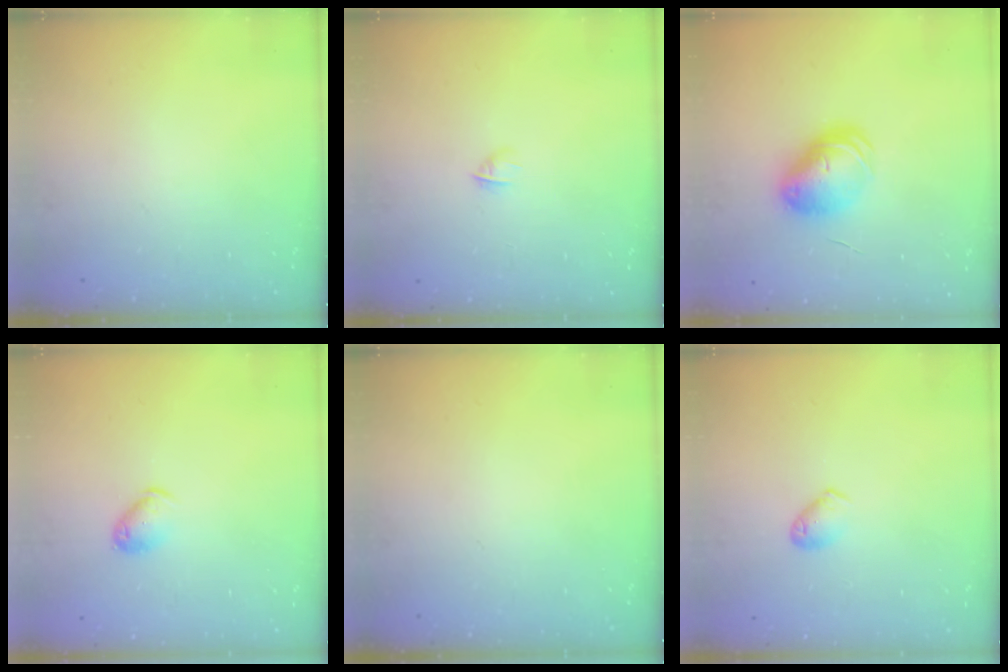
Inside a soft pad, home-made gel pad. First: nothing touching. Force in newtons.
{"total": 2.8, "press": 2.7, "slide": 0.8}
{"total": 9.5, "press": 9.4, "slide": 1.8}
{"total": 6.2, "press": 6.1, "slide": 0.9}
{"total": 0.0}
{"total": 4.8, "press": 4.7, "slide": 0.7}